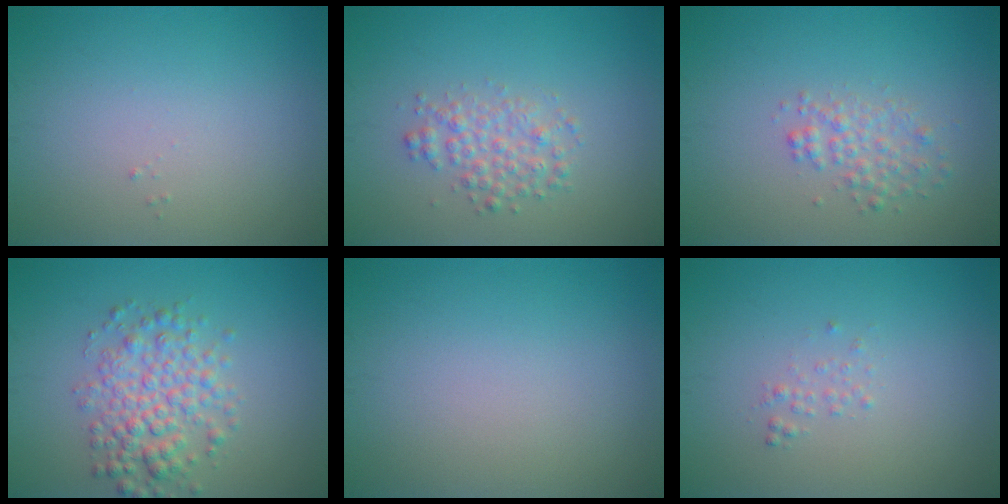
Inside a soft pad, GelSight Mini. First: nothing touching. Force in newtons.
{"total": 2.5, "press": 2.5, "slide": 0.1}
{"total": 2.0, "press": 2.0, "slide": 0.1}
{"total": 4.4, "press": 4.4, "slide": 0.0}
{"total": 0.0}
{"total": 0.7, "press": 0.7, "slide": 0.1}